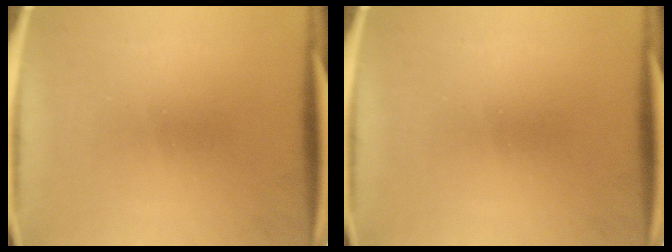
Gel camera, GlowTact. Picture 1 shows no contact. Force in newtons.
{"total": 0.0}